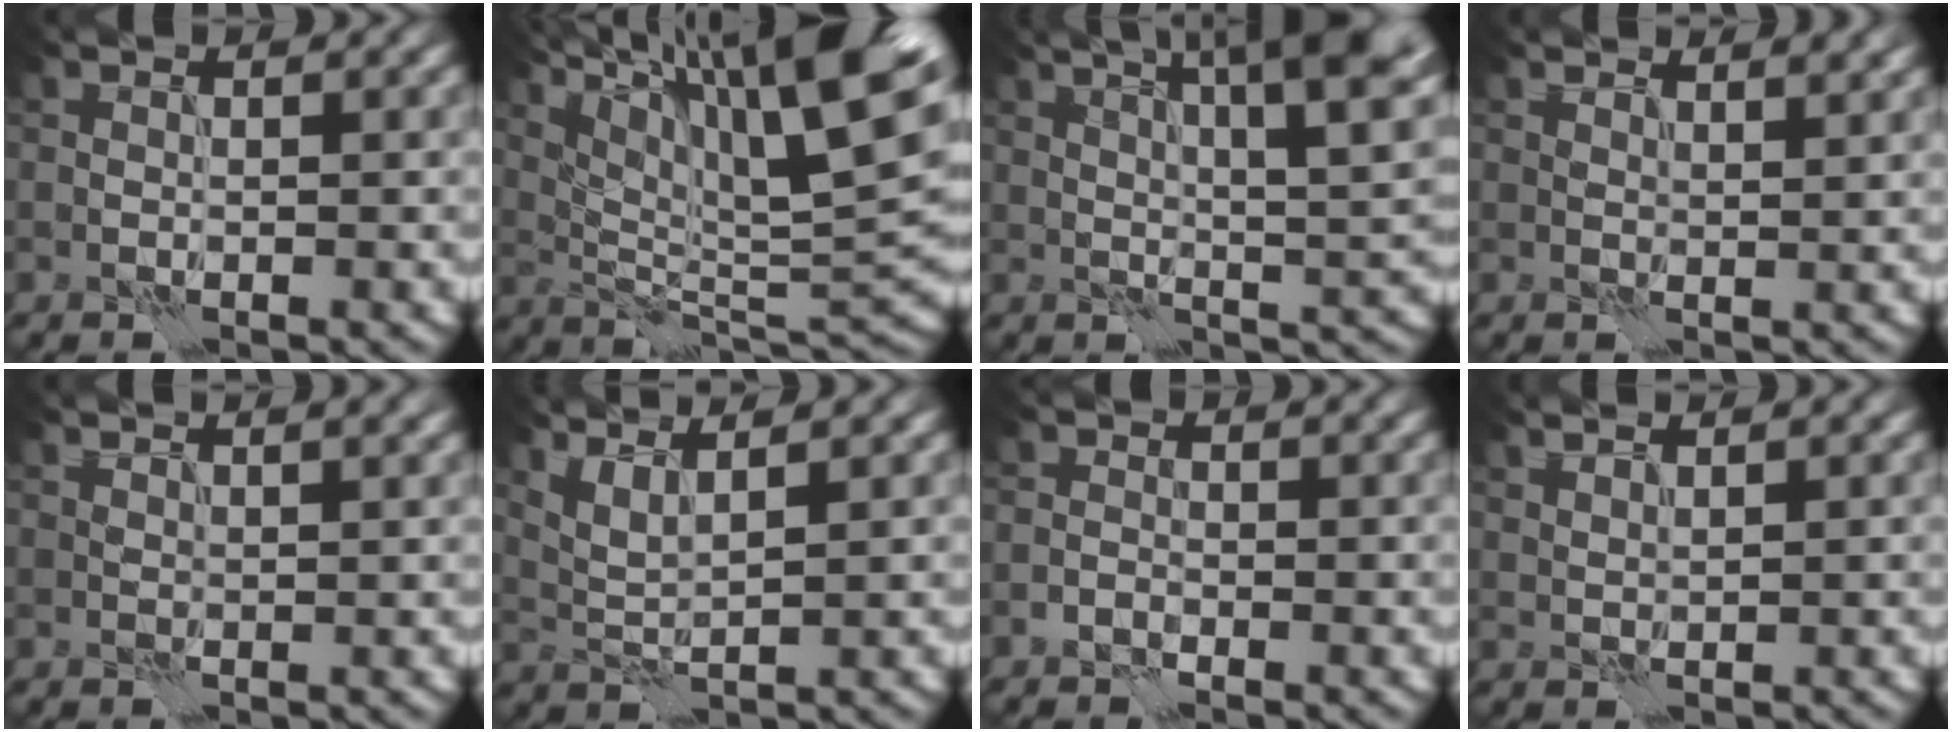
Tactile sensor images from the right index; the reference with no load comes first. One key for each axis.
{"total": 16.8, "fx": 9.0, "fy": 5.1, "fz": 13.2, "tx": -0.206, "ty": 0.026, "tz": 0.146}
{"total": 11.5, "fx": 5.2, "fy": 3.5, "fz": 9.6, "tx": -0.130, "ty": 0.018, "tz": 0.068}
{"total": 4.0, "fx": 3.0, "fy": 1.5, "fz": 2.2, "tx": -0.014, "ty": 0.017, "tz": 0.023}
{"total": 2.0, "fx": 1.3, "fy": 0.7, "fz": 1.3, "tx": -0.009, "ty": 0.005, "tz": 0.010}
{"total": 3.1, "fx": 2.2, "fy": 0.9, "fz": 1.9, "tx": -0.041, "ty": 0.003, "tz": 0.047}
{"total": 1.0, "fx": -0.8, "fy": 0.4, "fz": -0.2, "tx": 0.004, "ty": -0.002, "tz": -0.015}
{"total": 2.1, "fx": 1.6, "fy": 0.7, "fz": 1.2, "tx": -0.007, "ty": 0.002, "tz": 0.014}